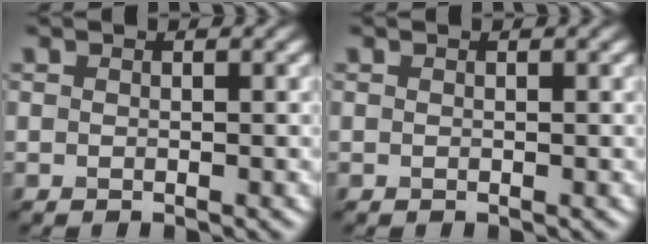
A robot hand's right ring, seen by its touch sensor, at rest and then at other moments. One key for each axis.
{"total": 0.0}